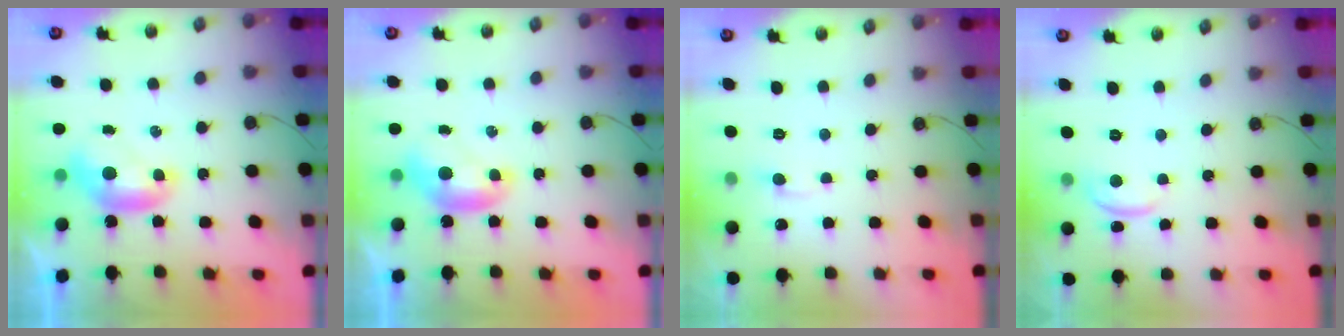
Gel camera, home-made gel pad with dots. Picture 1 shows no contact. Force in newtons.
{"total": 0.0}
{"total": 0.6, "press": 0.1, "slide": 0.6}
{"total": 1.7, "press": 1.7, "slide": 0.4}